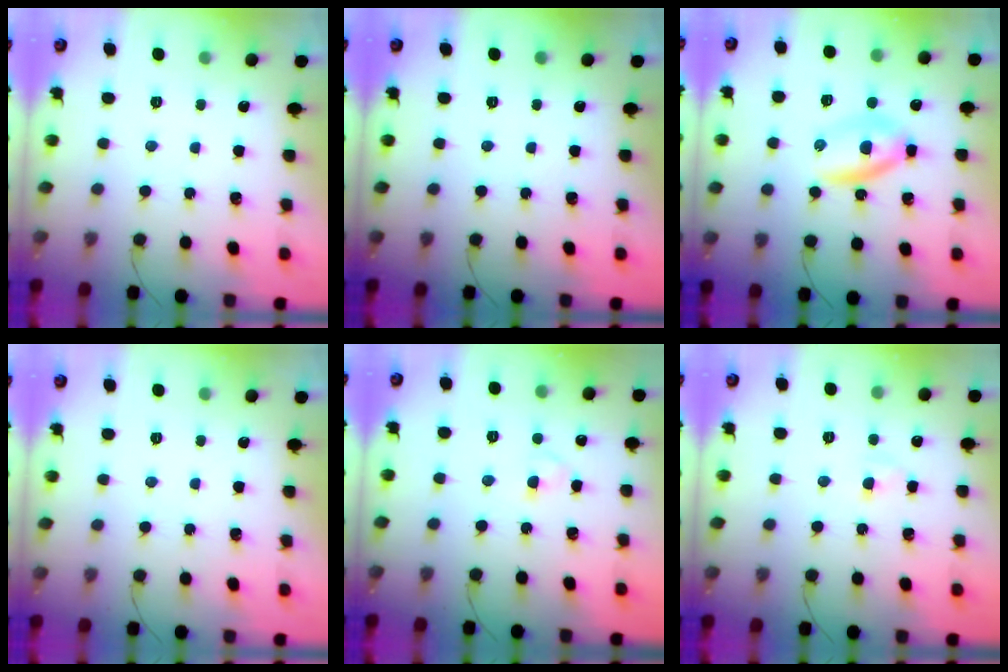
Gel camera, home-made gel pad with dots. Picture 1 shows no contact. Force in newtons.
{"total": 0.0}
{"total": 4.6, "press": 4.5, "slide": 0.9}
{"total": 0.0}
{"total": 2.7, "press": 2.4, "slide": 1.1}
{"total": 2.8, "press": 2.6, "slide": 1.0}